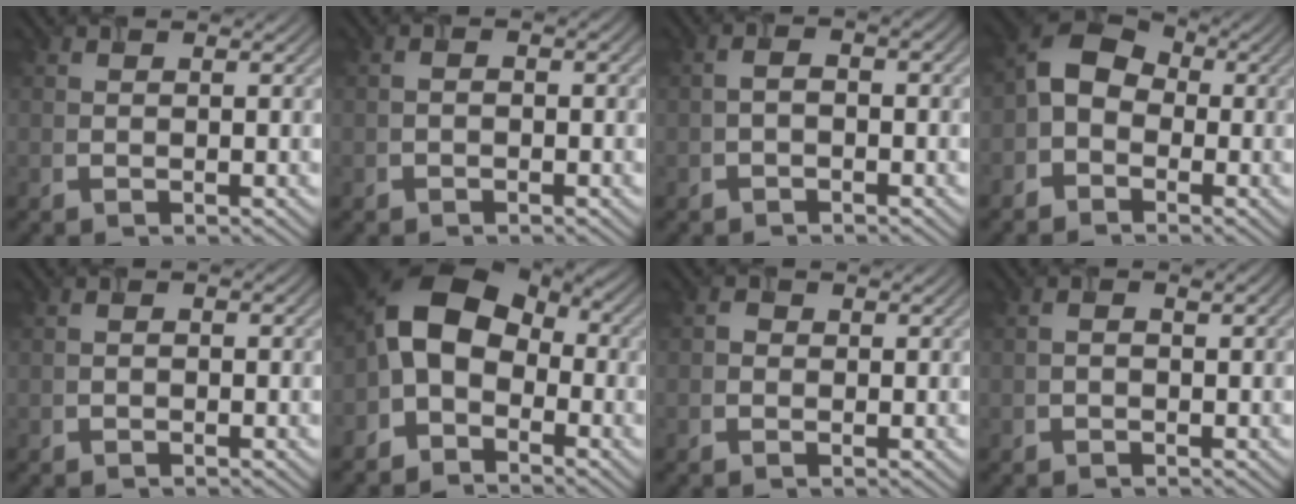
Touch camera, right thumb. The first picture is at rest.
{"total": 1.4, "force": [-0.4, 0.7, 1.0], "torque": [-0.018, 0.005, -0.008]}
{"total": 2.3, "force": [-0.6, 1.2, 1.8], "torque": [-0.036, 0.004, -0.012]}
{"total": 5.8, "force": [-1.1, 4.3, 3.6], "torque": [-0.070, 0.020, -0.036]}
{"total": 1.0, "force": [-0.3, 0.6, 0.8], "torque": [-0.012, 0.004, -0.005]}
{"total": 8.4, "force": [-2.2, 5.7, 5.8], "torque": [-0.120, 0.019, -0.062]}
{"total": 0.9, "force": [-0.2, 0.8, 0.2], "torque": [-0.005, 0.003, -0.008]}
{"total": 1.5, "force": [-0.2, 0.7, 1.3], "torque": [-0.024, 0.006, -0.005]}